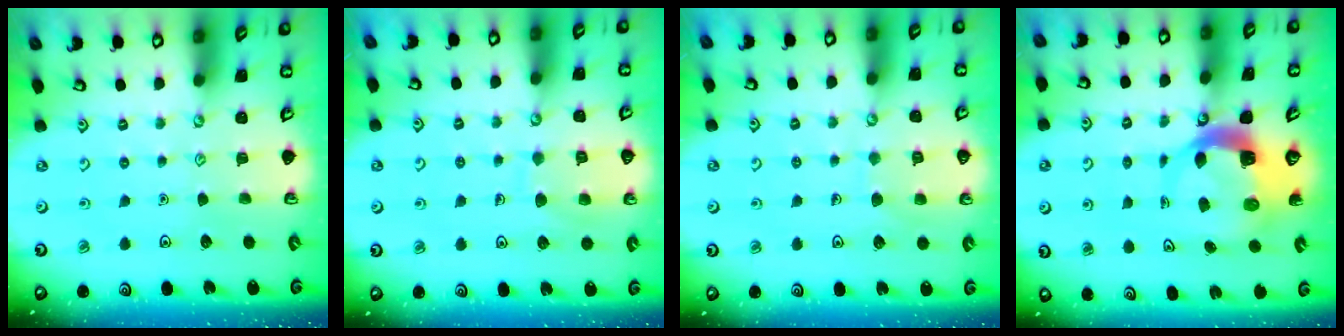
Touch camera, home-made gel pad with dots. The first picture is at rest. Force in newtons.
{"total": 8.5, "press": 8.4, "slide": 0.7}
{"total": 6.5, "press": 6.5, "slide": 0.5}
{"total": 6.8, "press": 6.7, "slide": 0.9}